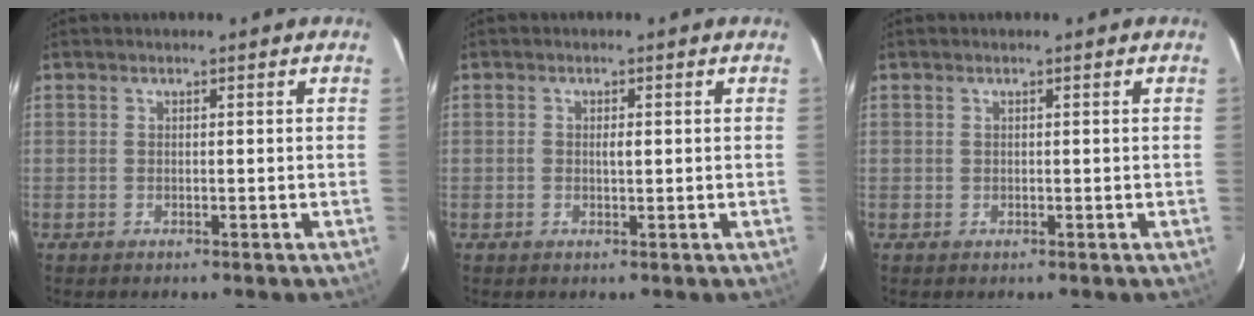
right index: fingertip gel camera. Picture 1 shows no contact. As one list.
[{"total": 1.4, "force": [0.1, 0.5, 1.3], "torque": [-0.026, 0.001, 0.001]}, {"total": 0.0}]